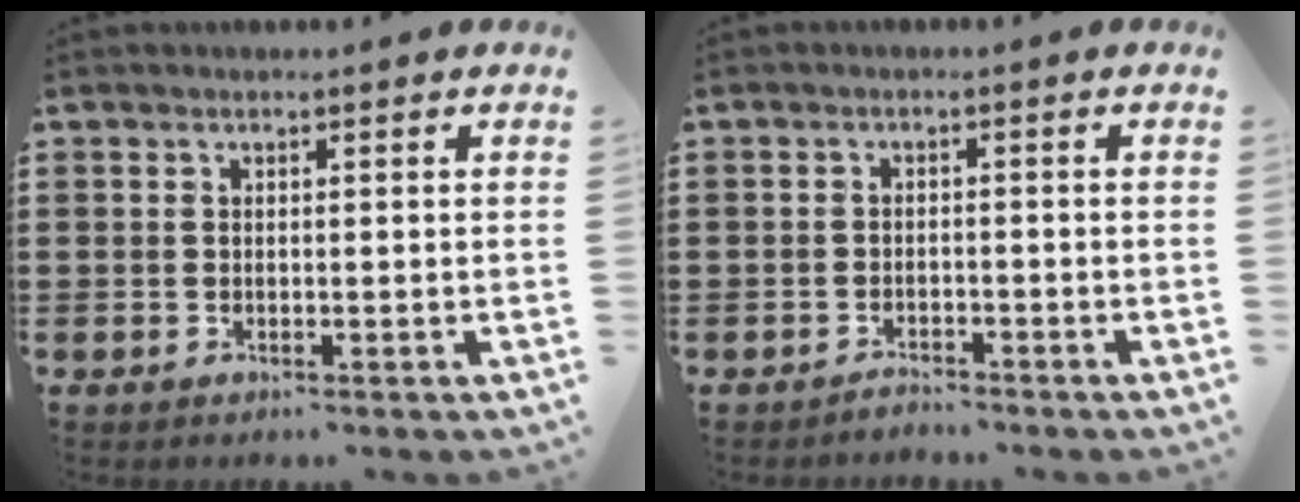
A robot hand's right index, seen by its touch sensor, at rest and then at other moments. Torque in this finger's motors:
{"motor_torque": [-0.30, 1.50, -0.72, -0.21]}